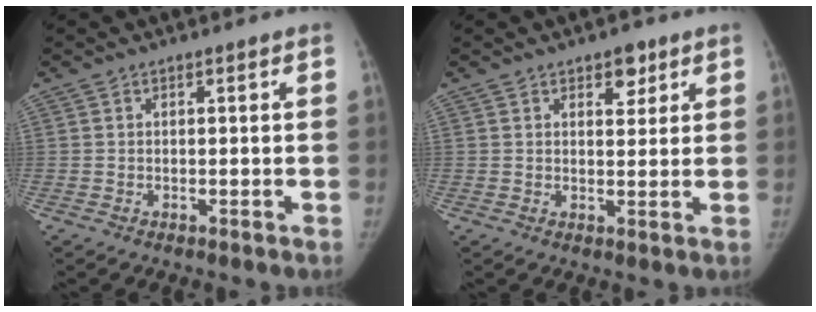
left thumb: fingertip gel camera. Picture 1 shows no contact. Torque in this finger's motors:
{"motor_torque": [0.00, -0.25, 0.22, 0.31, 0.00]}